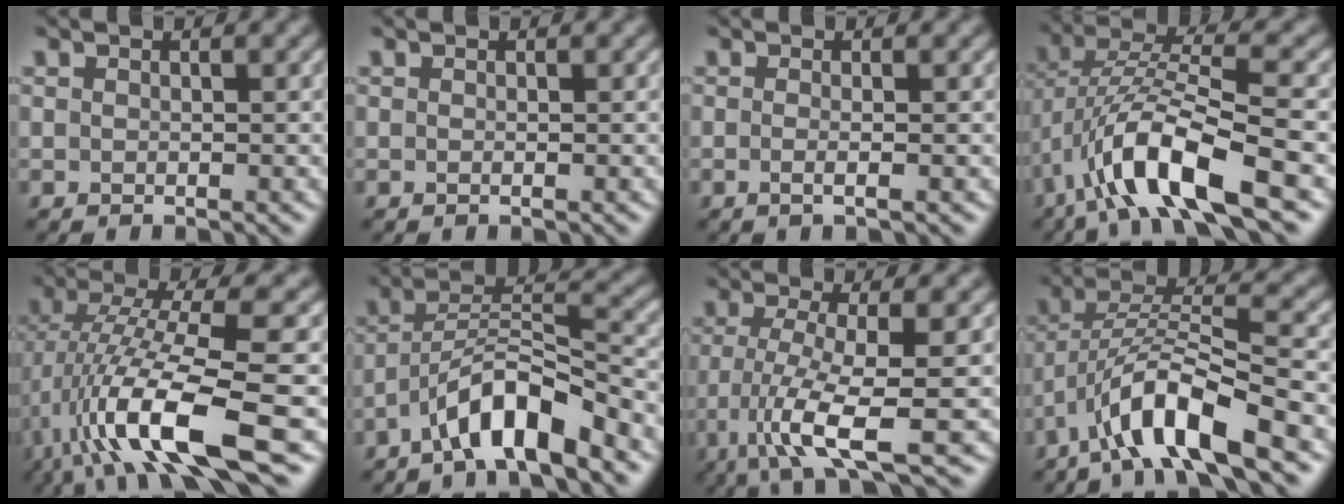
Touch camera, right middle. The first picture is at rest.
{"total": 0.0}
{"total": 1.2, "force": [-0.4, 0.3, 1.1], "torque": [-0.021, -0.003, -0.011]}
{"total": 10.2, "force": [-4.6, 3.0, 8.5], "torque": [-0.170, 0.013, -0.091]}
{"total": 11.2, "force": [-4.0, 2.7, 10.1], "torque": [-0.188, -0.002, -0.070]}
{"total": 6.9, "force": [-4.7, 1.5, 4.8], "torque": [-0.083, 0.018, -0.084]}
{"total": 6.9, "force": [-2.5, 1.3, 6.2], "torque": [-0.115, -0.009, -0.048]}
{"total": 9.1, "force": [-5.5, 2.1, 6.9], "torque": [-0.126, 0.015, -0.102]}